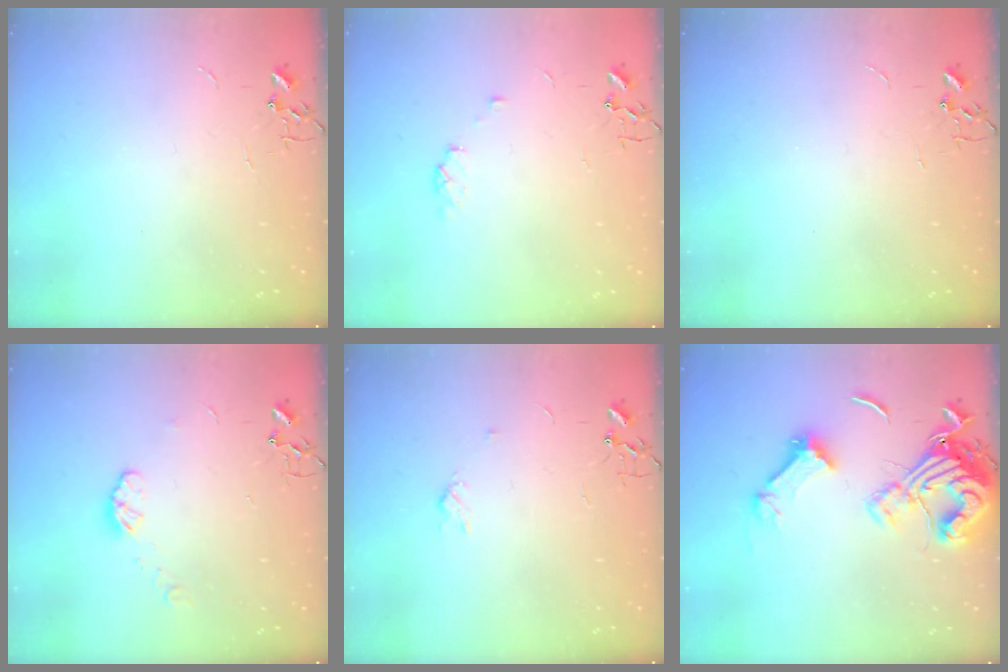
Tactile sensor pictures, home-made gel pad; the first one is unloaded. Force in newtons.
{"total": 4.1, "press": 4.0, "slide": 0.6}
{"total": 0.0}
{"total": 5.8, "press": 5.8, "slide": 0.5}
{"total": 2.9, "press": 2.9, "slide": 0.5}
{"total": 18.4, "press": 18.3, "slide": 1.9}